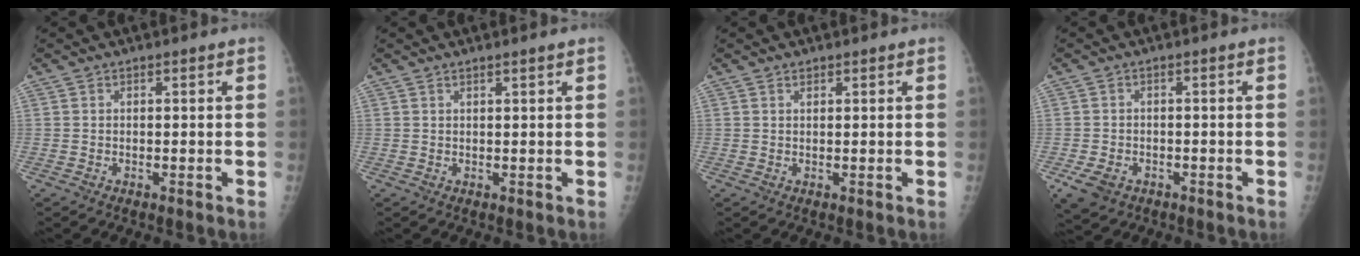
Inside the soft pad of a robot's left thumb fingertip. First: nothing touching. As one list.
[{"total": 1.0, "force": [0.8, 0.0, 0.6], "torque": [-0.007, -0.004, 0.014]}, {"total": 0.9, "force": [0.6, 0.5, 0.3], "torque": [0.002, -0.003, 0.009]}, {"total": 4.9, "force": [-2.2, 3.6, 2.4], "torque": [-0.045, 0.003, -0.029]}]